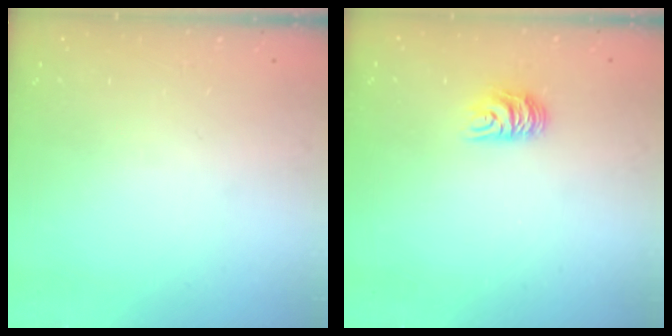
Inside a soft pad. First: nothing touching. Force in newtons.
{"total": 6.2, "press": 6.2, "slide": 0.4}